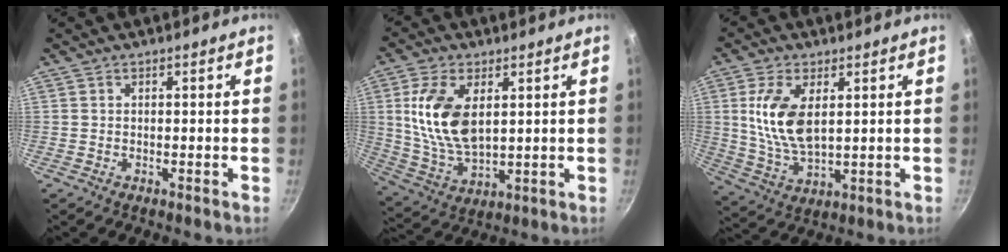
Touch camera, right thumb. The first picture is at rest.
{"total": 13.8, "force": [3.2, 7.6, 11.1], "torque": [-0.209, -0.019, 0.070]}
{"total": 11.6, "force": [2.6, 5.9, 9.7], "torque": [-0.187, -0.015, 0.057]}